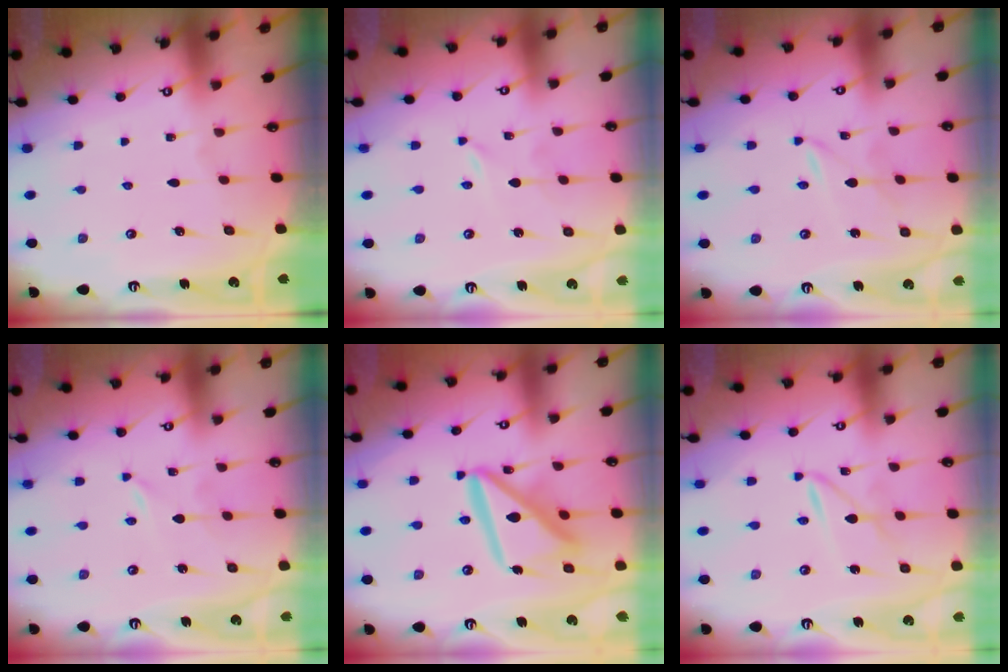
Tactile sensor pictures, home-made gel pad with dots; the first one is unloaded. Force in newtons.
{"total": 0.0}
{"total": 1.2, "press": 1.2, "slide": 0.1}
{"total": 0.0}
{"total": 14.6, "press": 14.5, "slide": 1.7}
{"total": 2.5, "press": 2.5, "slide": 0.3}